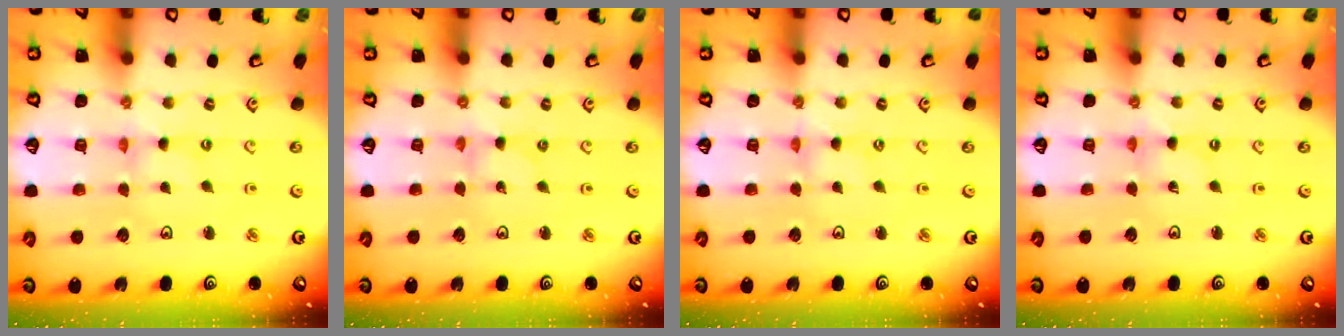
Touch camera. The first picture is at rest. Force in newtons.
{"total": 0.0}
{"total": 0.0}
{"total": 0.0}